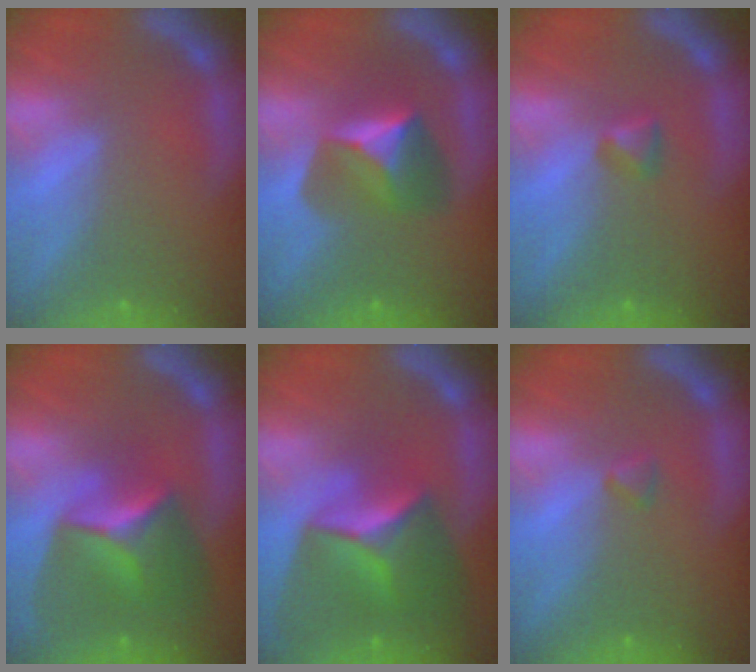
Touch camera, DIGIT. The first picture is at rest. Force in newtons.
{"total": 5.4}
{"total": 1.4}
{"total": 7.9}
{"total": 9.4}
{"total": 0.9}